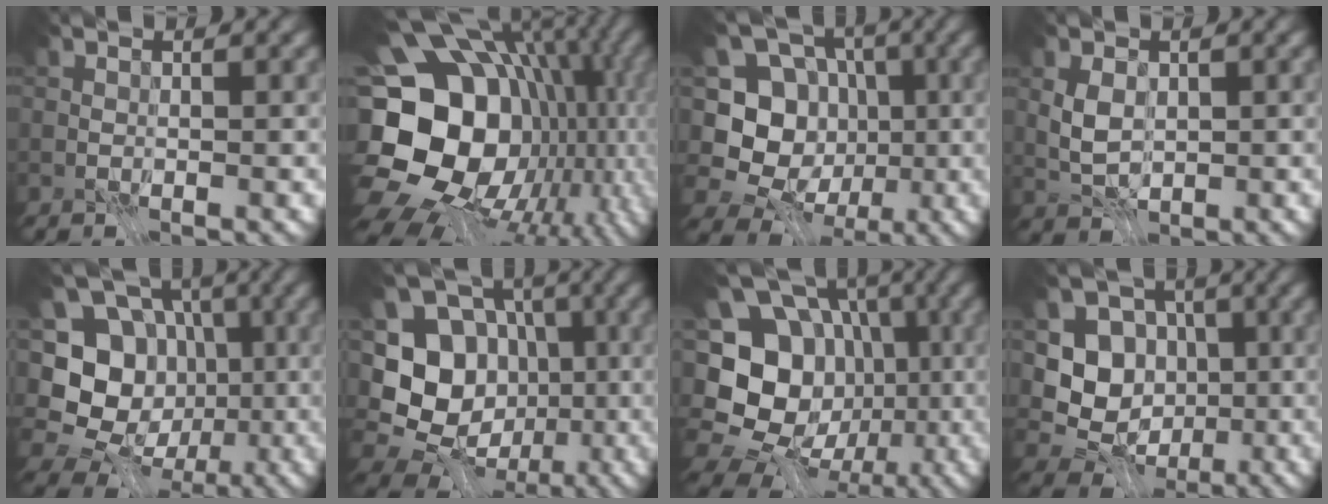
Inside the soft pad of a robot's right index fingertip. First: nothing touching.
{"total": 21.5, "force": [-1.6, 17.8, 12.1], "torque": [-0.233, -0.012, -0.034]}
{"total": 9.4, "force": [-2.4, 8.4, 3.7], "torque": [-0.077, -0.002, -0.065]}
{"total": 2.5, "force": [-0.1, 1.8, 1.8], "torque": [-0.039, -0.005, -0.003]}
{"total": 11.7, "force": [-2.2, 10.4, 4.8], "torque": [-0.102, -0.002, -0.060]}
{"total": 11.9, "force": [-2.4, 10.2, 5.6], "torque": [-0.120, -0.007, -0.056]}
{"total": 16.5, "force": [-2.5, 14.4, 7.7], "torque": [-0.153, 0.013, -0.058]}
{"total": 7.2, "force": [-1.2, 6.1, 3.5], "torque": [-0.060, -0.012, -0.033]}